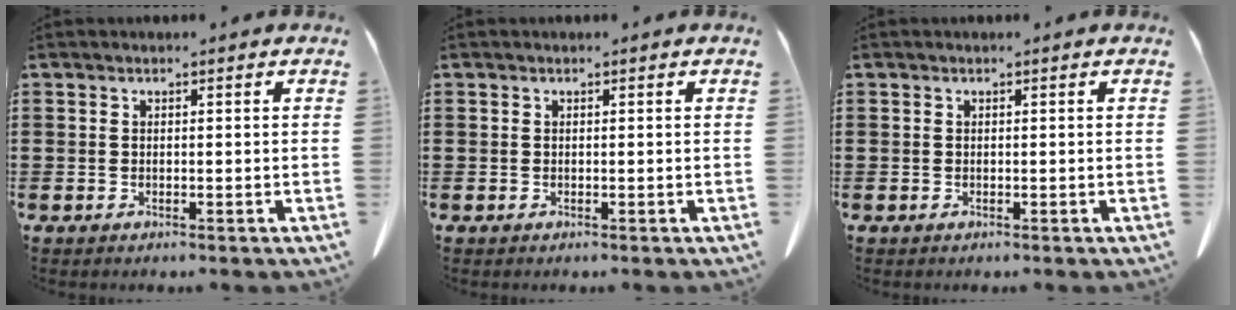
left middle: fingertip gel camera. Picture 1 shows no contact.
{"total": 0.0}
{"total": 0.0}